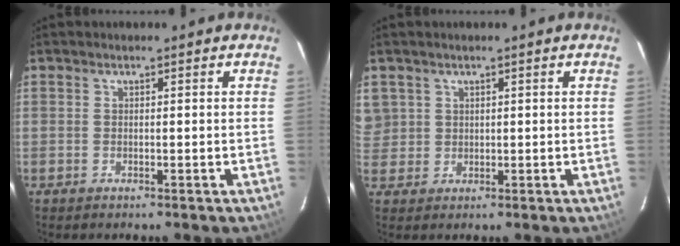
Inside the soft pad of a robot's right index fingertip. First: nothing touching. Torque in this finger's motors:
{"motor_torque": [0.36, 0.19, 0.20, 0.02]}